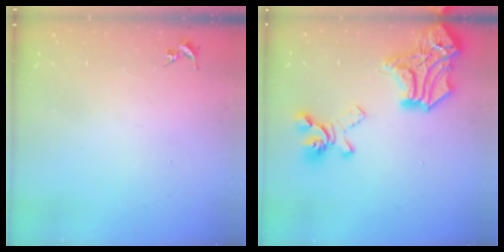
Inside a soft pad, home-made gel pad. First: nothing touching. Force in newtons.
{"total": 24.6, "press": 24.6, "slide": 0.7}